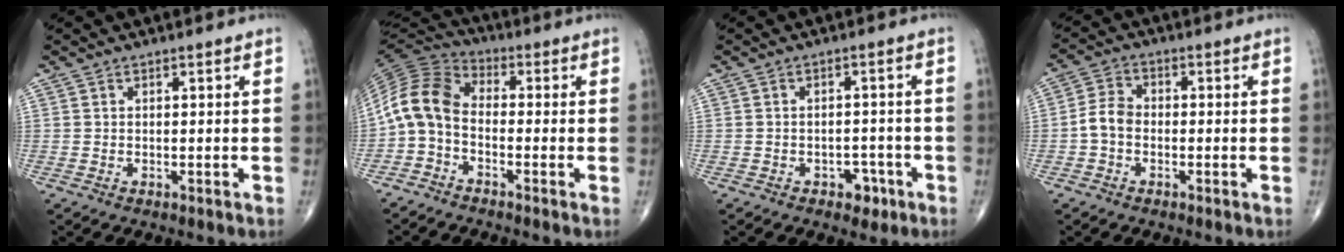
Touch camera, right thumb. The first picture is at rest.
{"total": 10.5, "force": [-2.2, 6.2, 8.1], "torque": [-0.162, 0.045, -0.062]}
{"total": 3.9, "force": [-2.1, 2.6, 2.0], "torque": [-0.007, 0.017, -0.025]}
{"total": 4.6, "force": [-1.2, 3.3, 3.0], "torque": [-0.053, 0.016, -0.033]}